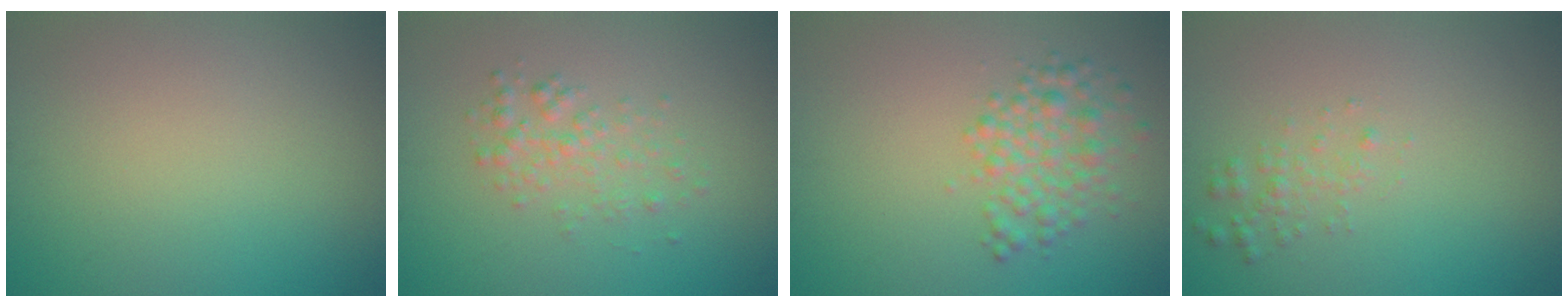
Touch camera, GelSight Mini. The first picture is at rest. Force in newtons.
{"total": 2.0, "press": 2.0, "slide": 0.1}
{"total": 3.5, "press": 3.5, "slide": 0.1}
{"total": 1.3, "press": 1.3, "slide": 0.0}